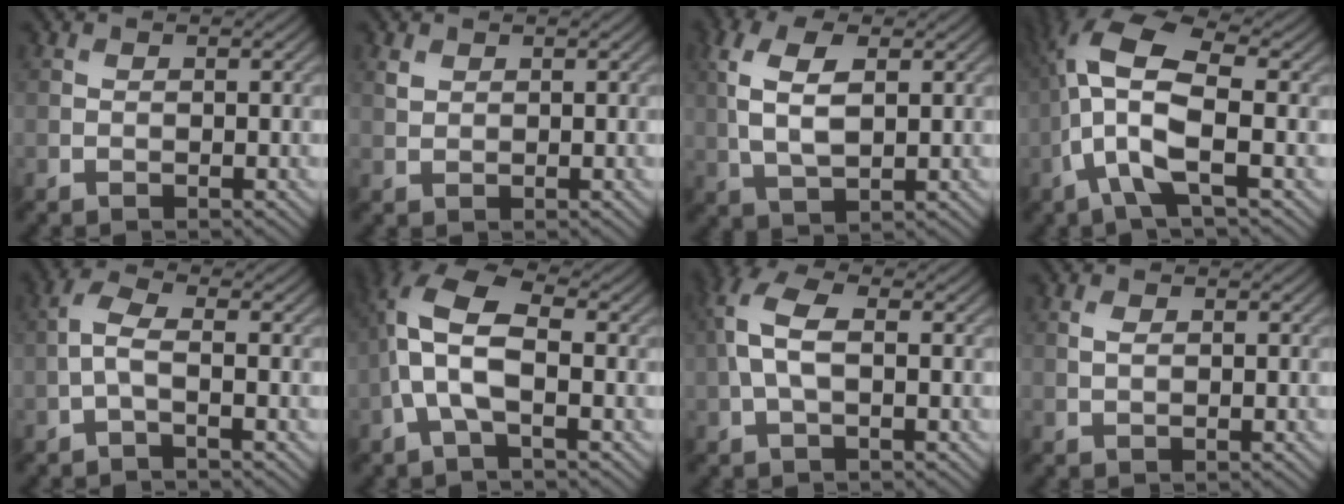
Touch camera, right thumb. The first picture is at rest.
{"total": 1.2, "force": [0.8, 0.7, 0.5], "torque": [-0.013, -0.001, 0.019]}
{"total": 7.3, "force": [1.6, 3.7, 6.1], "torque": [-0.142, 0.006, 0.028]}
{"total": 10.0, "force": [-1.3, 3.5, 9.3], "torque": [-0.205, 0.017, -0.041]}
{"total": 2.9, "force": [-0.7, 0.8, 2.7], "torque": [-0.061, 0.009, -0.023]}
{"total": 8.2, "force": [-0.7, 3.6, 7.3], "torque": [-0.166, 0.021, -0.025]}
{"total": 6.2, "force": [0.4, 2.9, 5.5], "torque": [-0.137, 0.016, -0.001]}
{"total": 1.3, "force": [0.4, 0.7, 1.0], "torque": [-0.025, 0.000, 0.009]}